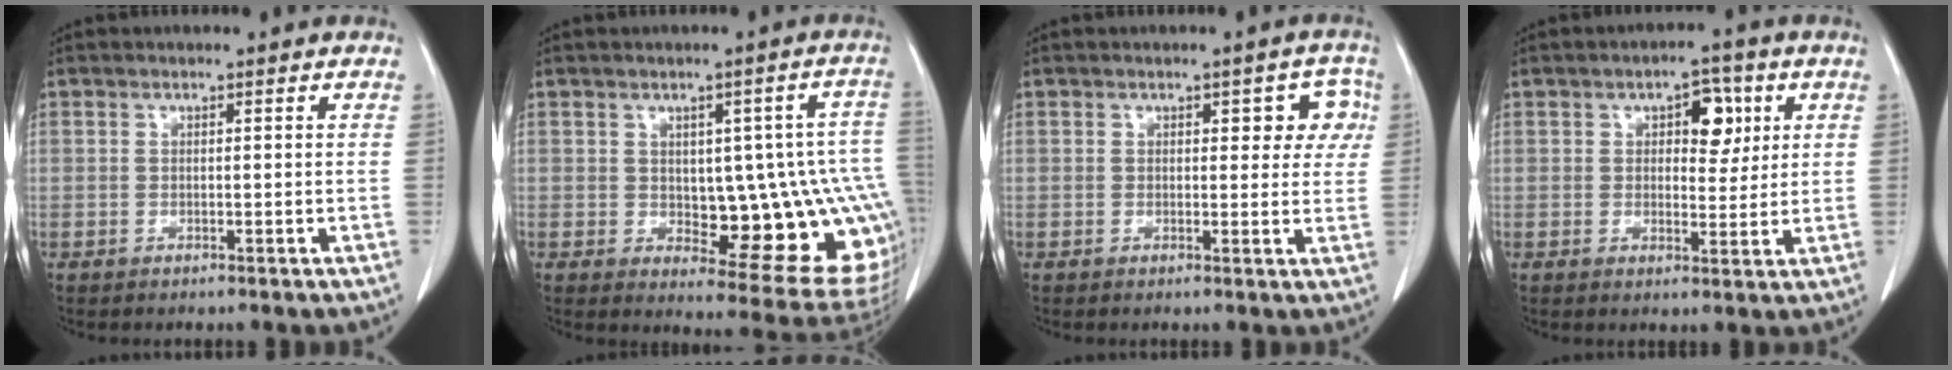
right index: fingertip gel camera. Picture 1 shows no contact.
{"total": 16.2, "force": [-1.2, 5.3, 15.2], "torque": [-0.132, 0.019, 0.005]}
{"total": 4.8, "force": [1.6, 2.6, 3.8], "torque": [-0.025, 0.016, 0.015]}
{"total": 5.6, "force": [2.0, 2.9, 4.4], "torque": [-0.057, 0.011, 0.029]}